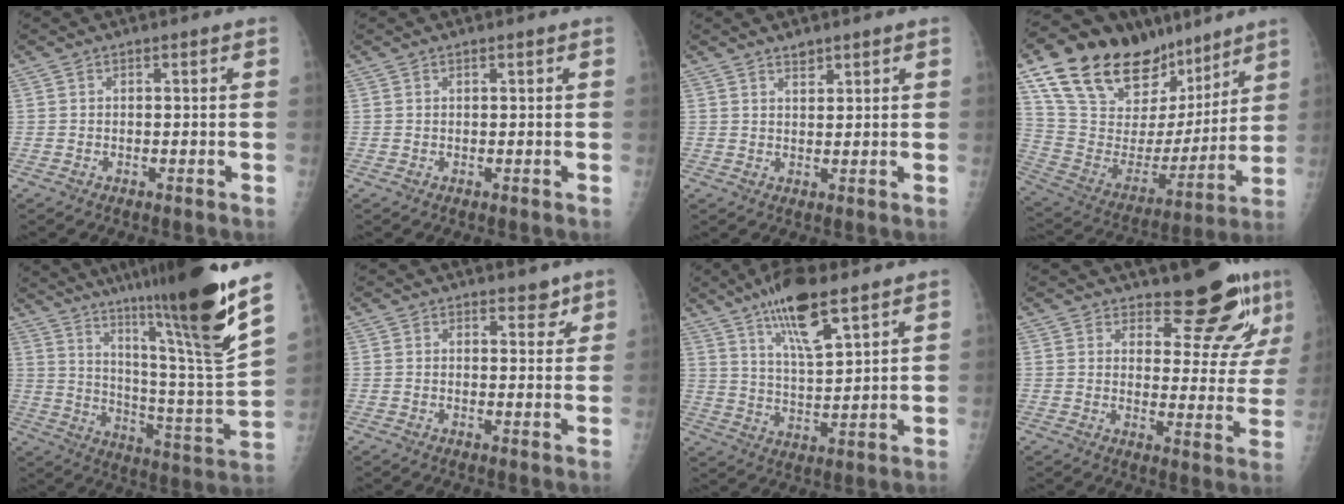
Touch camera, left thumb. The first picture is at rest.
{"total": 0.5, "force": [0.4, 0.0, 0.3], "torque": [-0.006, -0.002, 0.008]}
{"total": 2.4, "force": [2.0, 0.8, 1.0], "torque": [-0.010, -0.015, 0.034]}
{"total": 28.9, "force": [19.6, 14.2, 15.8], "torque": [-0.234, -0.045, 0.337]}
{"total": 27.9, "force": [18.7, 1.6, 20.7], "torque": [-0.305, -0.103, 0.294]}
{"total": 2.9, "force": [2.2, 1.4, 1.3], "torque": [0.002, -0.012, 0.028]}
{"total": 12.7, "force": [8.1, 3.2, 9.2], "torque": [-0.152, -0.039, 0.148]}
{"total": 11.6, "force": [9.3, 3.4, 6.1], "torque": [-0.045, -0.082, 0.120]}